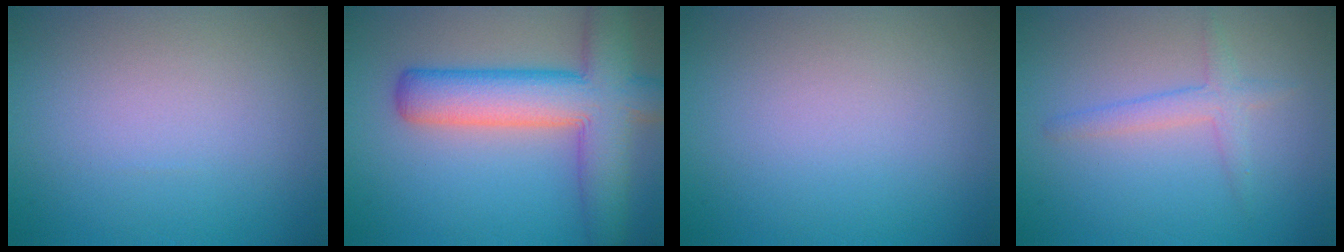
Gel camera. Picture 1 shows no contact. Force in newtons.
{"total": 9.2, "press": 9.2, "slide": 0.5}
{"total": 0.0}
{"total": 2.0, "press": 2.0, "slide": 0.1}